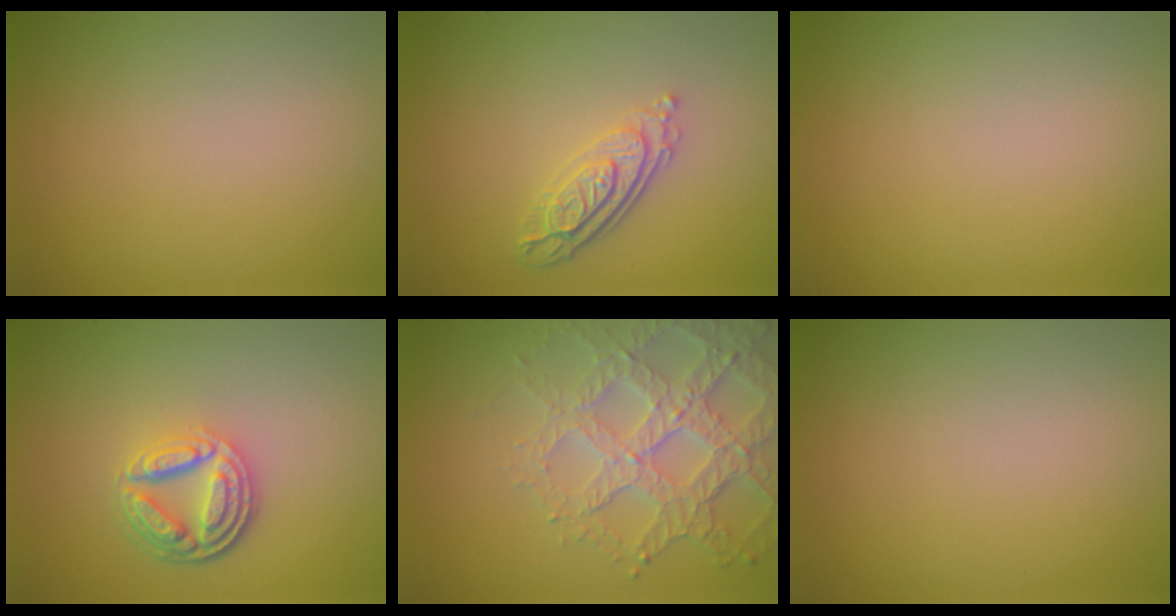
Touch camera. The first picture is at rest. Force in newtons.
{"total": 3.8, "press": 2.7, "slide": 2.6}
{"total": 0.0}
{"total": 4.7, "press": 3.6, "slide": 3.1}
{"total": 6.0, "press": 4.7, "slide": 3.7}
{"total": 0.0}